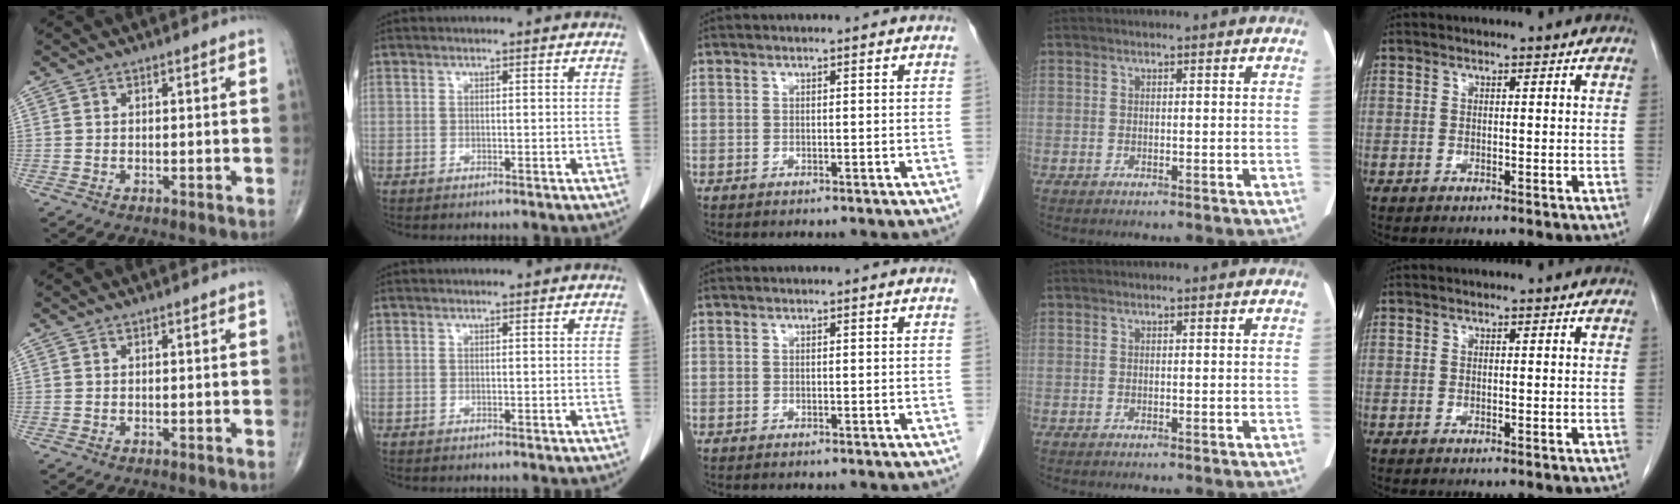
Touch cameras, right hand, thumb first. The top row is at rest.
{}